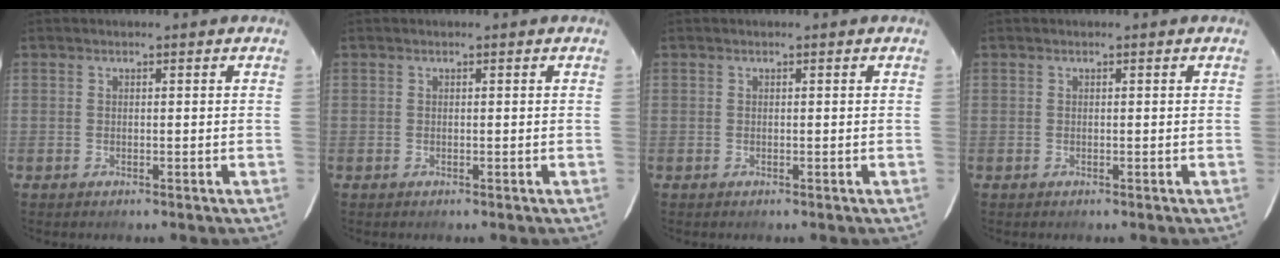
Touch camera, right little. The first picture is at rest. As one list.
[{"total": 0.0}, {"total": 0.0}, {"total": 0.0}]